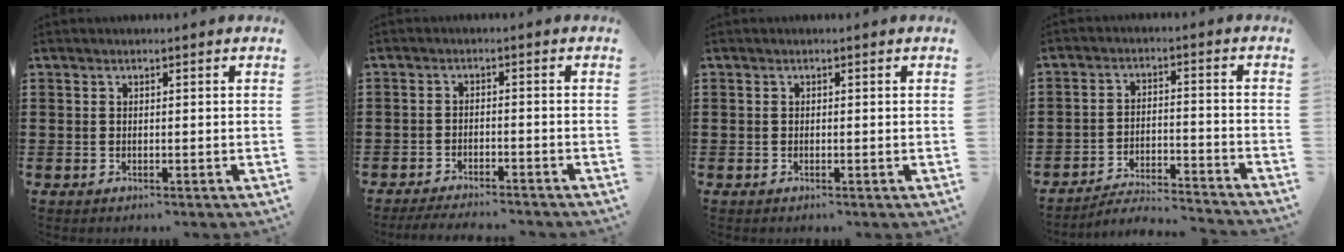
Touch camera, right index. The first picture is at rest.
{"total": 2.7, "force": [-2.7, 0.0, 0.4], "torque": [-0.010, 0.002, -0.055]}
{"total": 0.0}
{"total": 4.2, "force": [-4.1, 0.1, 0.8], "torque": [-0.027, -0.001, -0.089]}